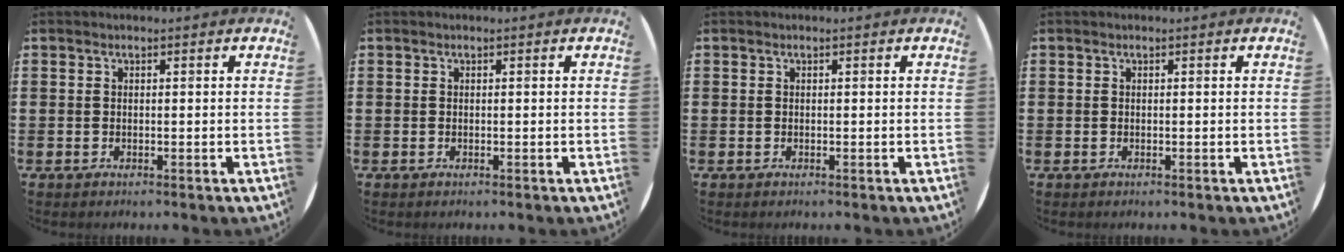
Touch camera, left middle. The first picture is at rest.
{"total": 0.0}
{"total": 0.0}
{"total": 0.0}